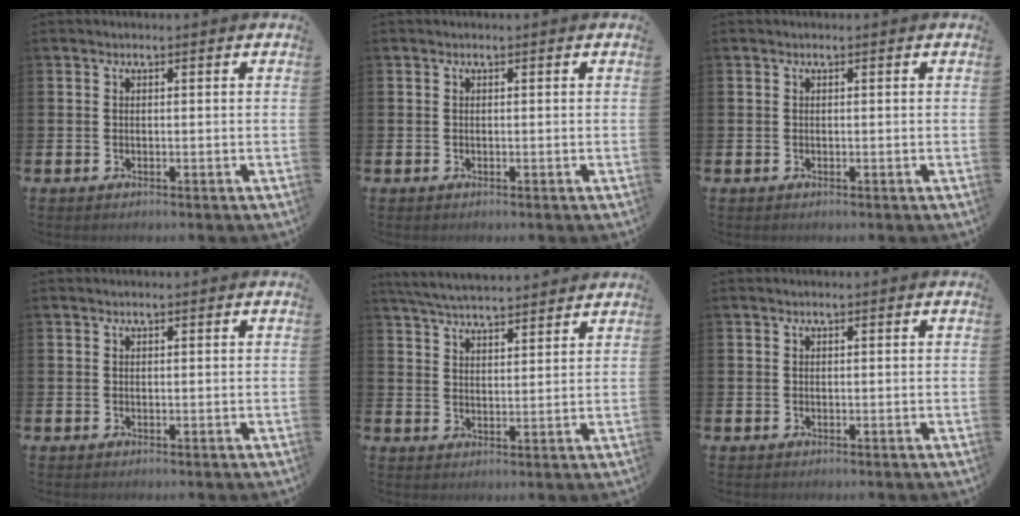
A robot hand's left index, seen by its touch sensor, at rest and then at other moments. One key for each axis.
{"total": 0.0}
{"total": 0.0}
{"total": 0.0}
{"total": 5.1, "fx": 5.1, "fy": 0.2, "fz": 0.6, "tx": -0.036, "ty": -0.026, "tz": 0.094}
{"total": 0.0}